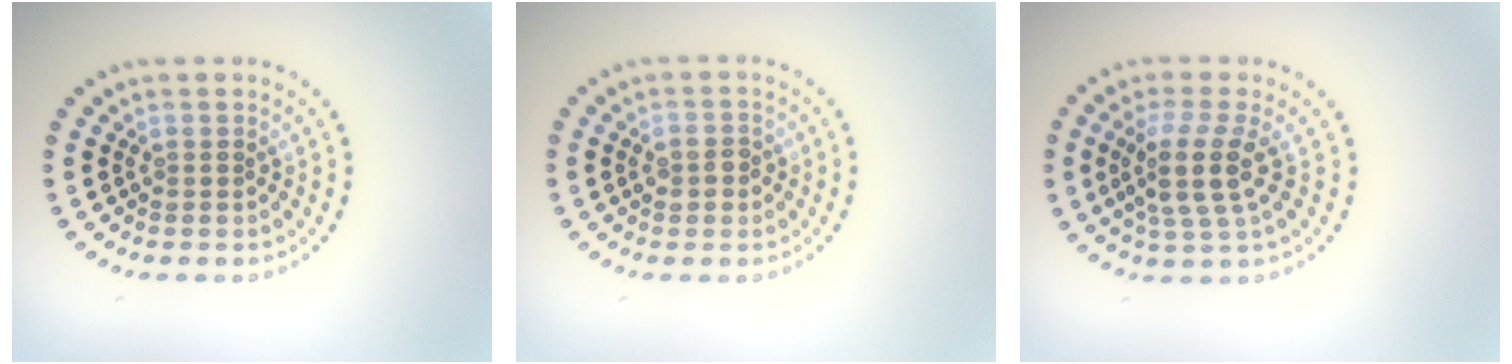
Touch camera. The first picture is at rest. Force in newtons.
{"total": 1.8, "press": 1.8, "slide": 0.2}
{"total": 3.9, "press": 3.1, "slide": 2.4}